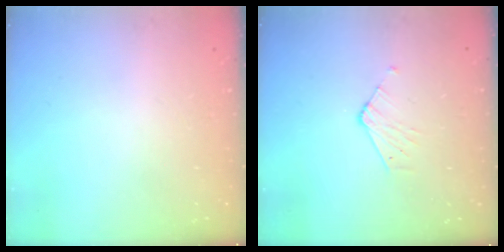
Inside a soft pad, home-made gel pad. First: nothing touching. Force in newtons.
{"total": 3.6, "press": 3.6, "slide": 0.3}